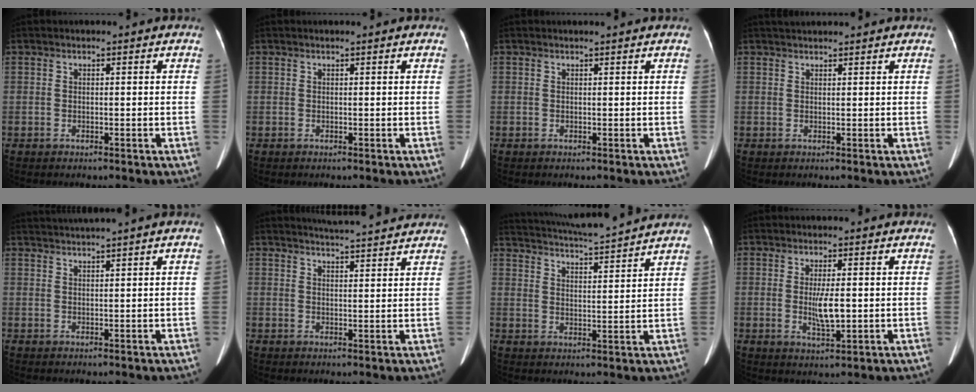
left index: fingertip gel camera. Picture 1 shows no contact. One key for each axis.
{"total": 0.5, "fx": 0.5, "fy": 0.0, "fz": 0.3, "tx": -0.003, "ty": 0.007, "tz": 0.007}
{"total": 0.7, "fx": 0.6, "fy": 0.0, "fz": 0.3, "tx": -0.005, "ty": 0.008, "tz": 0.011}
{"total": 3.3, "fx": 3.1, "fy": 0.2, "fz": 1.0, "tx": -0.013, "ty": 0.034, "tz": 0.051}
{"total": 4.1, "fx": 3.3, "fy": -1.5, "fz": 1.8, "tx": -0.031, "ty": 0.017, "tz": 0.065}
{"total": 8.5, "fx": 8.1, "fy": 0.5, "fz": 2.5, "tx": -0.043, "ty": 0.016, "tz": 0.103}
{"total": 14.3, "fx": 13.4, "fy": -0.5, "fz": 5.0, "tx": -0.100, "ty": 0.002, "tz": 0.198}
{"total": 4.2, "fx": -0.1, "fy": 0.9, "fz": 4.1, "tx": -0.077, "ty": -0.008, "tz": 0.001}